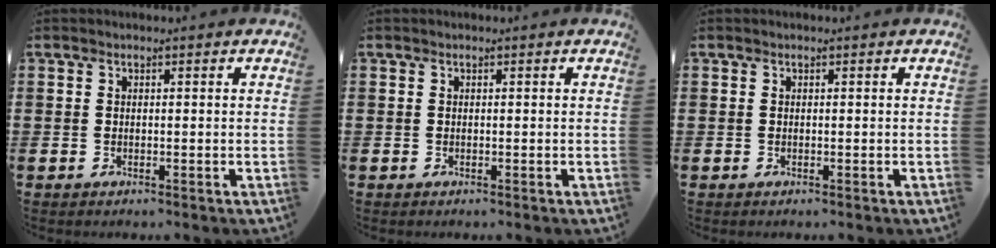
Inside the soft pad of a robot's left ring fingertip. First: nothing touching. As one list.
[{"total": 0.0}, {"total": 0.0}]